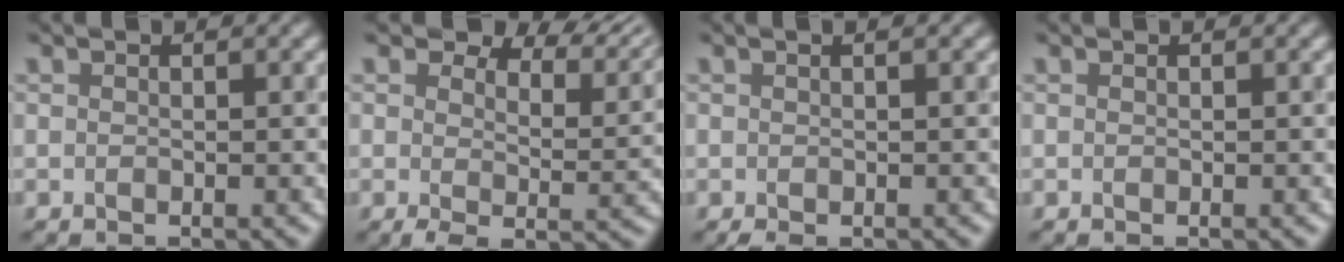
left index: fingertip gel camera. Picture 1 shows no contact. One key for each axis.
{"total": 6.9, "fx": 4.6, "fy": 3.2, "fz": 3.9, "tx": -0.053, "ty": -0.005, "tz": 0.069}
{"total": 1.4, "fx": -0.3, "fy": 0.4, "fz": 1.3, "tx": -0.020, "ty": -0.001, "tz": -0.004}
{"total": 0.0}